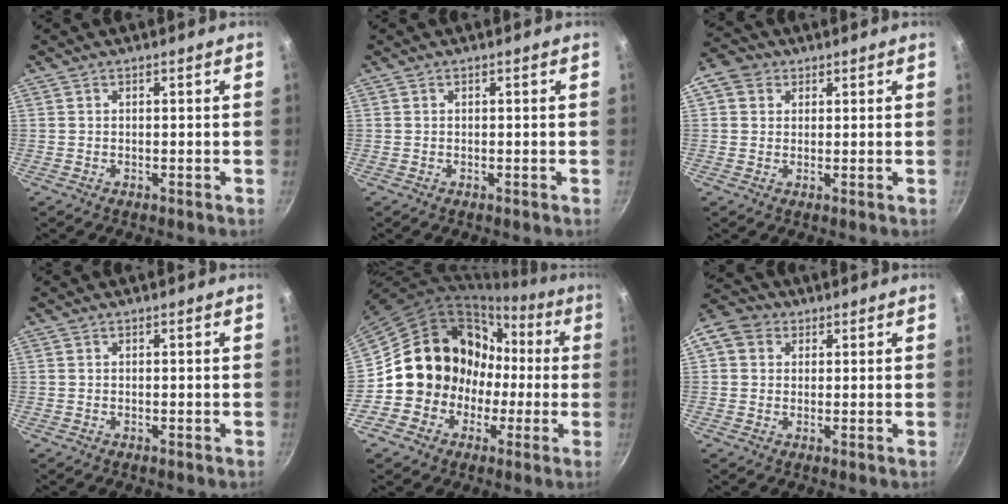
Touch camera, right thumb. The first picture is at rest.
{"total": 0.0}
{"total": 4.9, "force": [1.7, 4.1, 2.0], "torque": [-0.014, 0.004, 0.019]}
{"total": 0.0}
{"total": 15.7, "force": [-1.2, 14.5, 5.9], "torque": [-0.053, 0.058, -0.018]}
{"total": 8.4, "force": [2.4, 7.0, 3.9], "torque": [-0.063, 0.017, 0.028]}